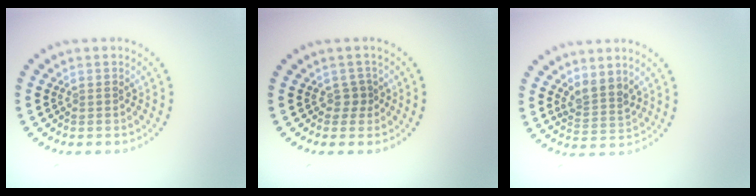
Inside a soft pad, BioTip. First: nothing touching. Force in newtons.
{"total": 1.1, "press": 0.8, "slide": 0.8}
{"total": 2.4, "press": 1.8, "slide": 1.5}